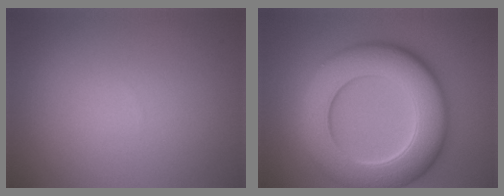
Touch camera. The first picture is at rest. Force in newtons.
{"total": 11.1, "press": 11.1, "slide": 0.6}